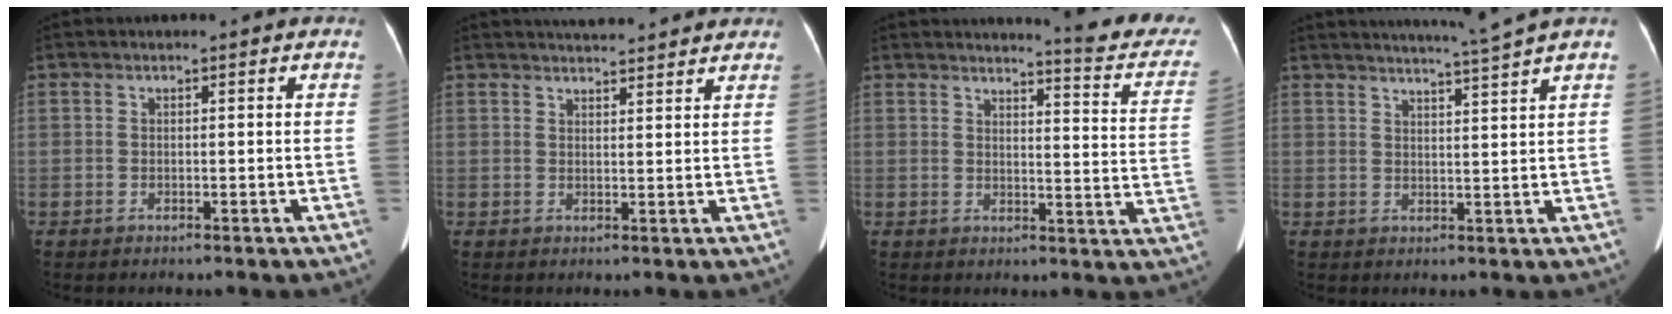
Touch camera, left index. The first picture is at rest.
{"total": 7.6, "force": [7.2, 0.9, 2.5], "torque": [-0.036, 0.024, 0.089]}
{"total": 12.1, "force": [11.6, 0.3, 3.5], "torque": [-0.027, -0.072, 0.113]}
{"total": 6.8, "force": [5.9, -2.2, 2.5], "torque": [-0.038, -0.012, 0.085]}